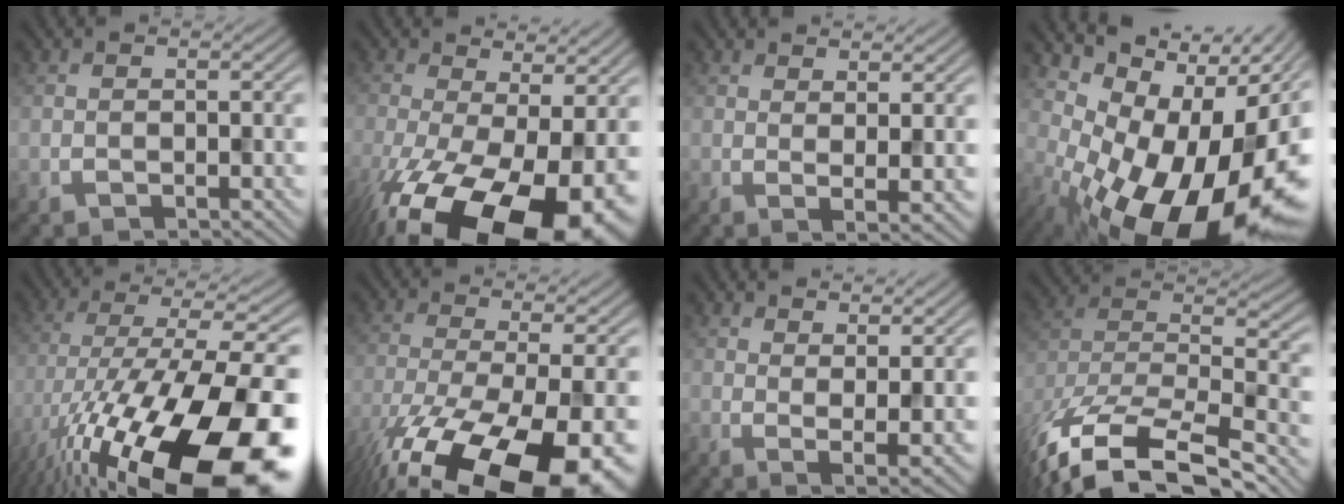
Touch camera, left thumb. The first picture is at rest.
{"total": 16.9, "force": [-7.3, 7.5, 13.3], "torque": [-0.249, -0.053, -0.094]}
{"total": 2.7, "force": [1.7, 0.4, 2.0], "torque": [-0.036, -0.001, 0.045]}
{"total": 17.3, "force": [-5.3, 9.6, 13.4], "torque": [-0.166, -0.026, -0.062]}
{"total": 19.5, "force": [-10.2, 6.6, 15.2], "torque": [-0.257, -0.031, -0.141]}
{"total": 16.5, "force": [-9.9, 5.3, 12.1], "torque": [-0.241, -0.052, -0.133]}
{"total": 3.6, "force": [2.6, 0.5, 2.4], "torque": [-0.046, -0.008, 0.066]}
{"total": 14.4, "force": [-10.3, 5.8, 8.3], "torque": [-0.196, -0.039, -0.143]}